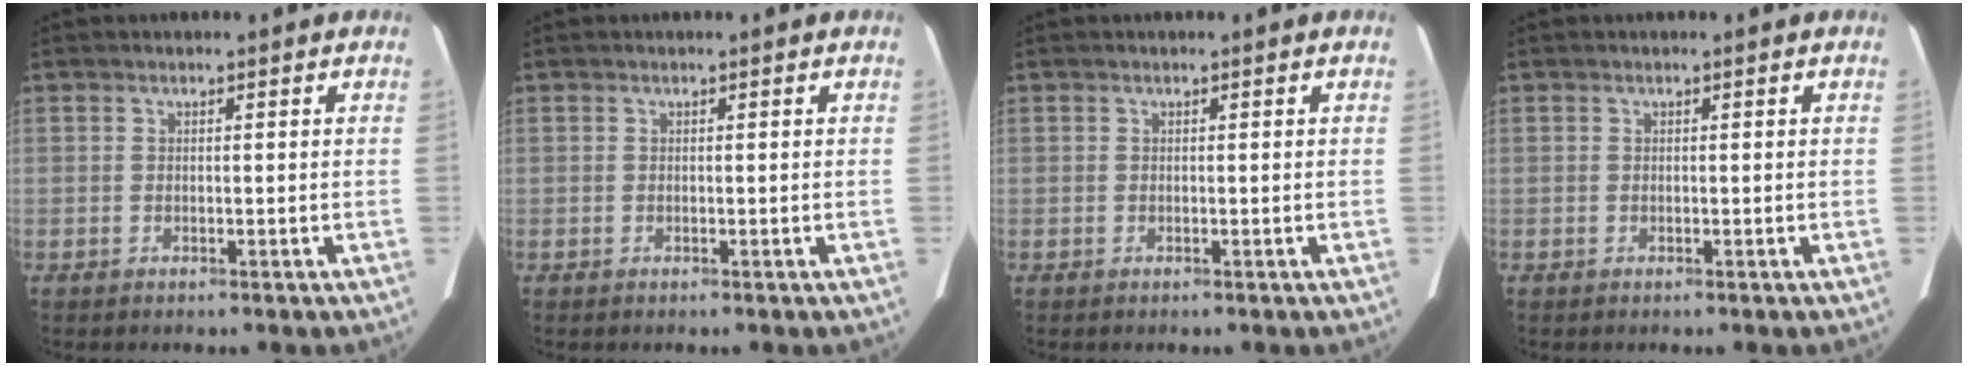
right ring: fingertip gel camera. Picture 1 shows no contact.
{"total": 0.0}
{"total": 0.0}
{"total": 0.0}